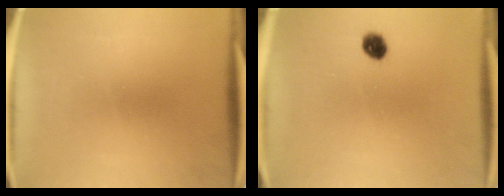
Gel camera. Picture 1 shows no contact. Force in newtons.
{"total": 3.3}